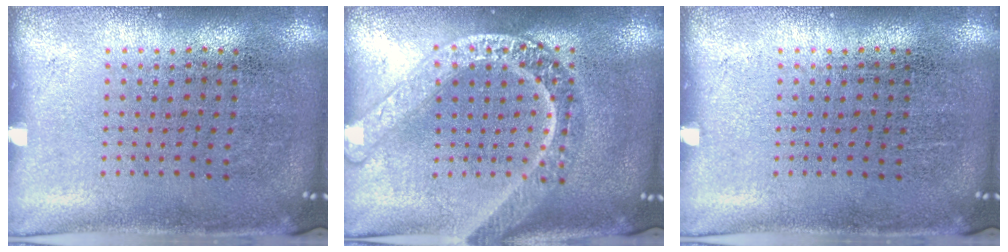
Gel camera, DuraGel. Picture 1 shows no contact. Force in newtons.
{"total": 2.9, "press": 2.9, "slide": 0.4}
{"total": 0.0}